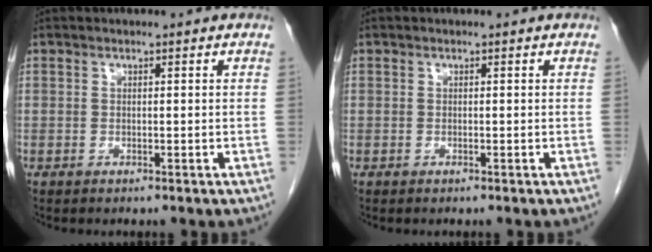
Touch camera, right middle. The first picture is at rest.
{"total": 0.0}